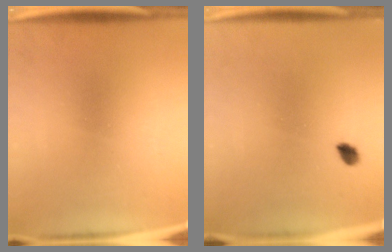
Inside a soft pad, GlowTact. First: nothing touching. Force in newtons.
{"total": 1.6}